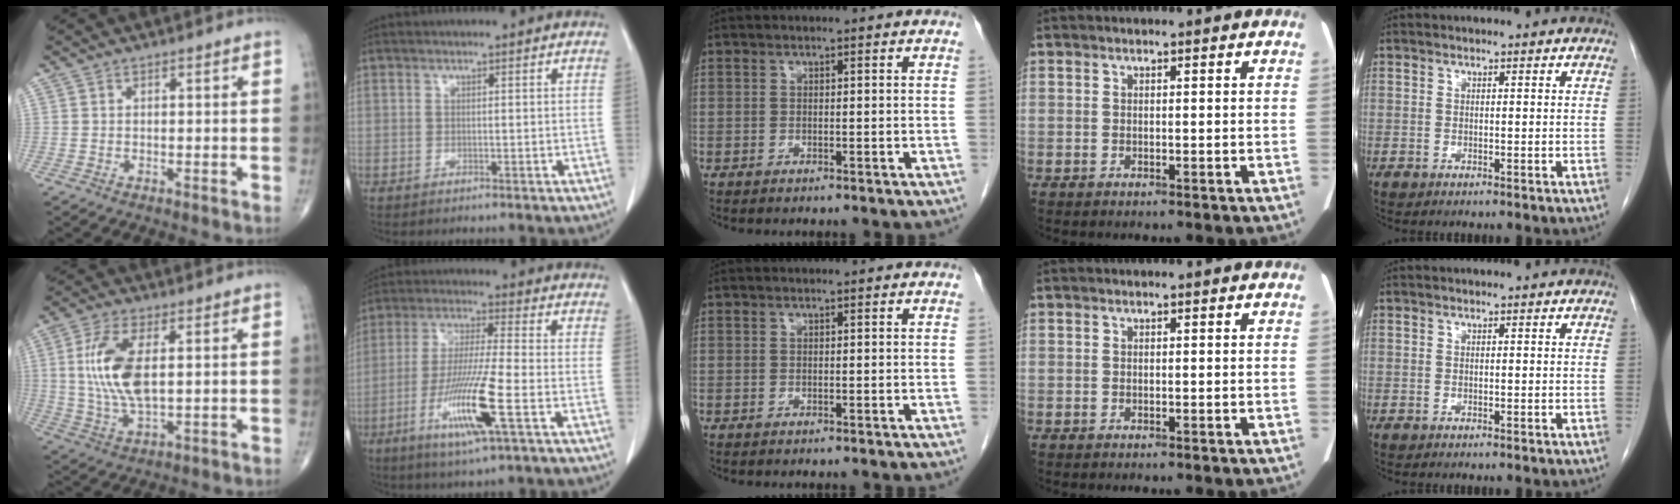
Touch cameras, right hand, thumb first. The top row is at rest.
{"thumb": {"total": 12.4, "force": [1.9, 5.4, 11.0], "torque": [-0.234, -0.007, 0.042]}, "index": {"total": 12.4, "force": [-4.5, 0.0, 11.5], "torque": [-0.229, -0.023, -0.088]}}